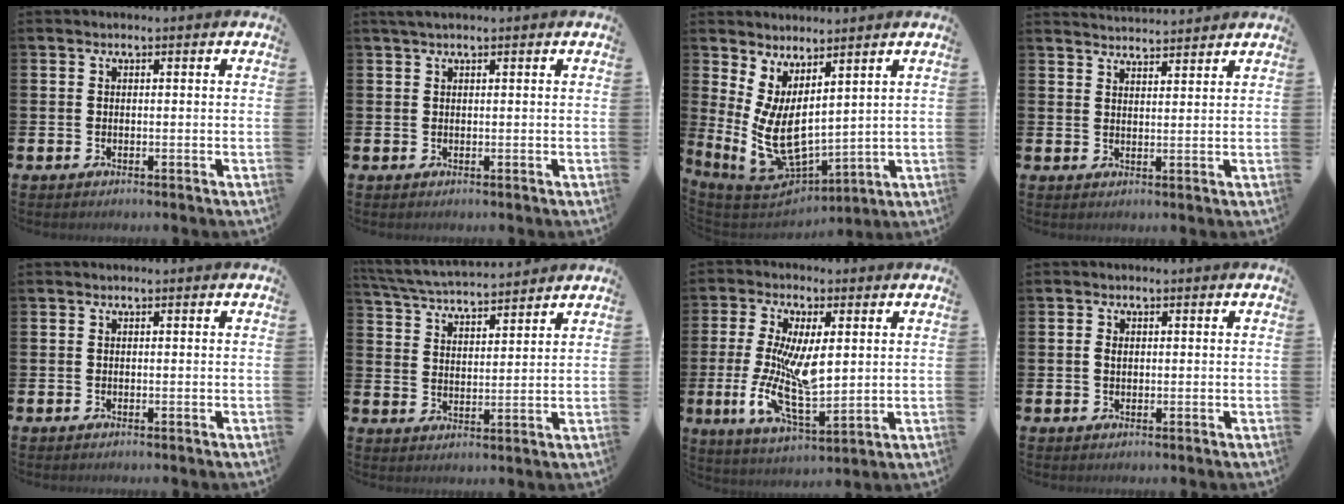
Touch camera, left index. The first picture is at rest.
{"total": 1.2, "force": [0.9, 0.1, 0.7], "torque": [-0.021, 0.006, 0.017]}
{"total": 8.6, "force": [1.8, 4.5, 7.1], "torque": [-0.174, -0.036, 0.043]}
{"total": 3.5, "force": [3.5, 0.0, -0.1], "torque": [-0.004, -0.020, 0.064]}
{"total": 0.0}
{"total": 5.2, "force": [5.1, 0.4, 0.7], "torque": [-0.039, -0.034, 0.090]}
{"total": 10.0, "force": [1.0, 4.0, 9.1], "torque": [-0.166, -0.023, 0.018]}
{"total": 1.0, "force": [0.2, 0.7, 0.6], "torque": [-0.004, 0.003, 0.000]}